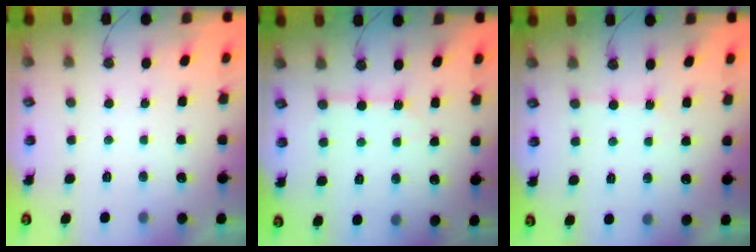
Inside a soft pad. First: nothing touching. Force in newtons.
{"total": 3.8, "press": 3.8, "slide": 0.4}
{"total": 2.2, "press": 2.2, "slide": 0.4}